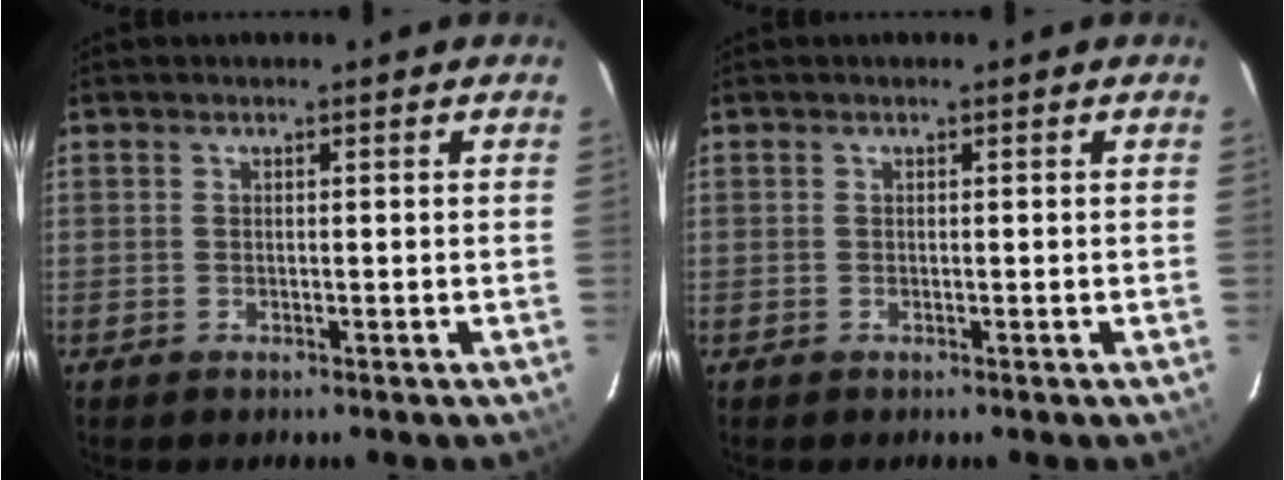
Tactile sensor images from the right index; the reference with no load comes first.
{"total": 0.0}